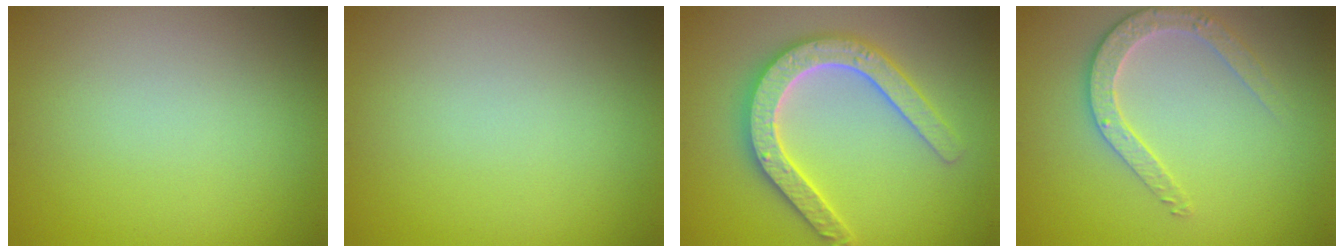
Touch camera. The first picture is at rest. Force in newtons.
{"total": 0.0}
{"total": 5.3, "press": 5.2, "slide": 1.0}
{"total": 2.7, "press": 2.7, "slide": 0.3}